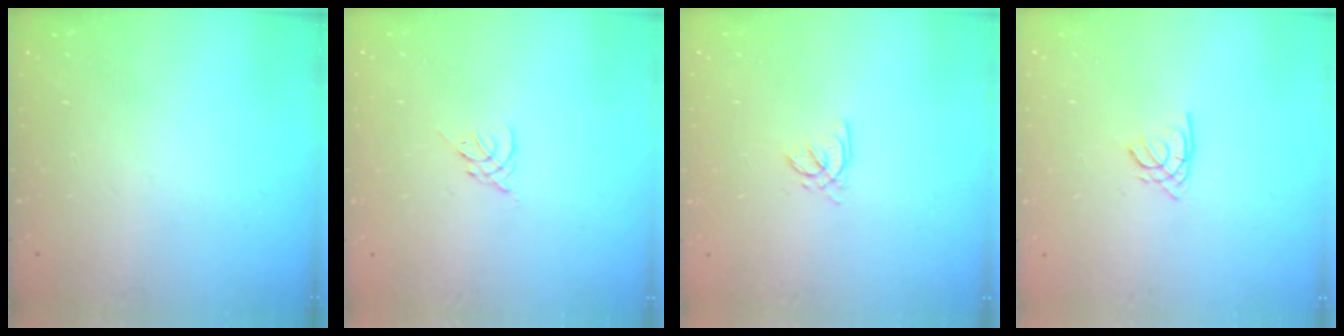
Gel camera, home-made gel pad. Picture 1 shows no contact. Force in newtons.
{"total": 1.8, "press": 1.7, "slide": 0.5}
{"total": 1.5, "press": 1.5, "slide": 0.2}
{"total": 1.6, "press": 1.6, "slide": 0.2}